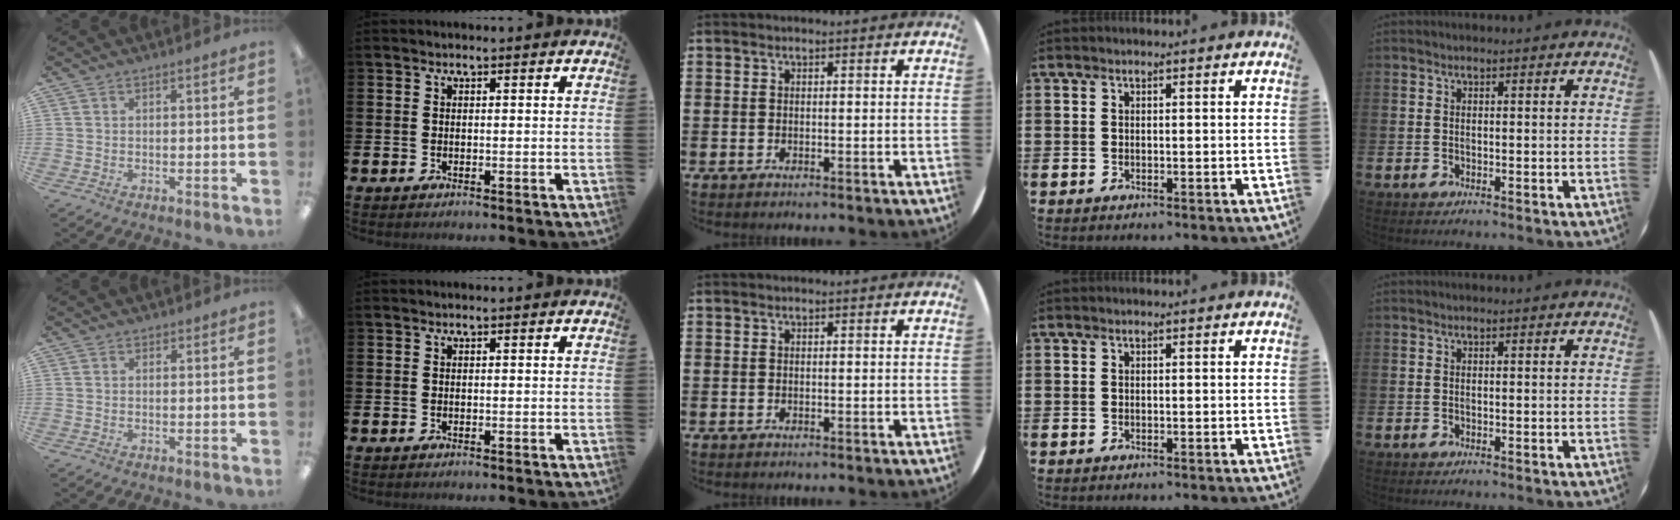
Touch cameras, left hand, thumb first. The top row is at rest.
{}